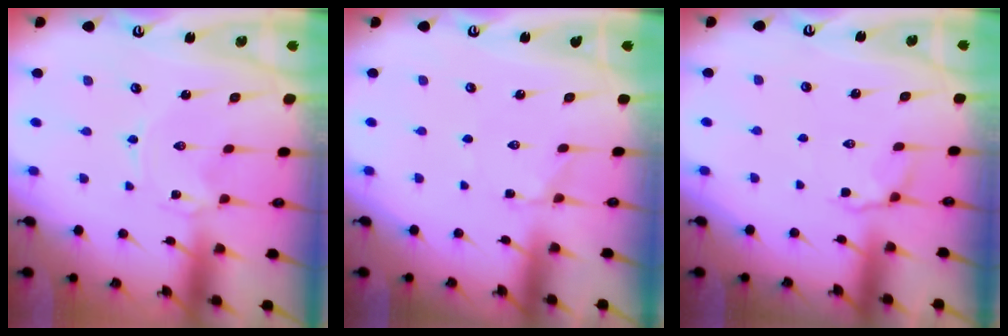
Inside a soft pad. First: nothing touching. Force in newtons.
{"total": 2.3, "press": 2.2, "slide": 0.6}
{"total": 4.8, "press": 4.4, "slide": 2.1}